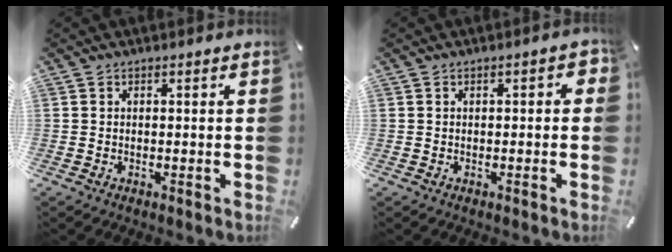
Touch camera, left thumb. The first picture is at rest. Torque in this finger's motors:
{"motor_torque": [-0.02, -0.09, 0.06, 0.16, 0.01]}